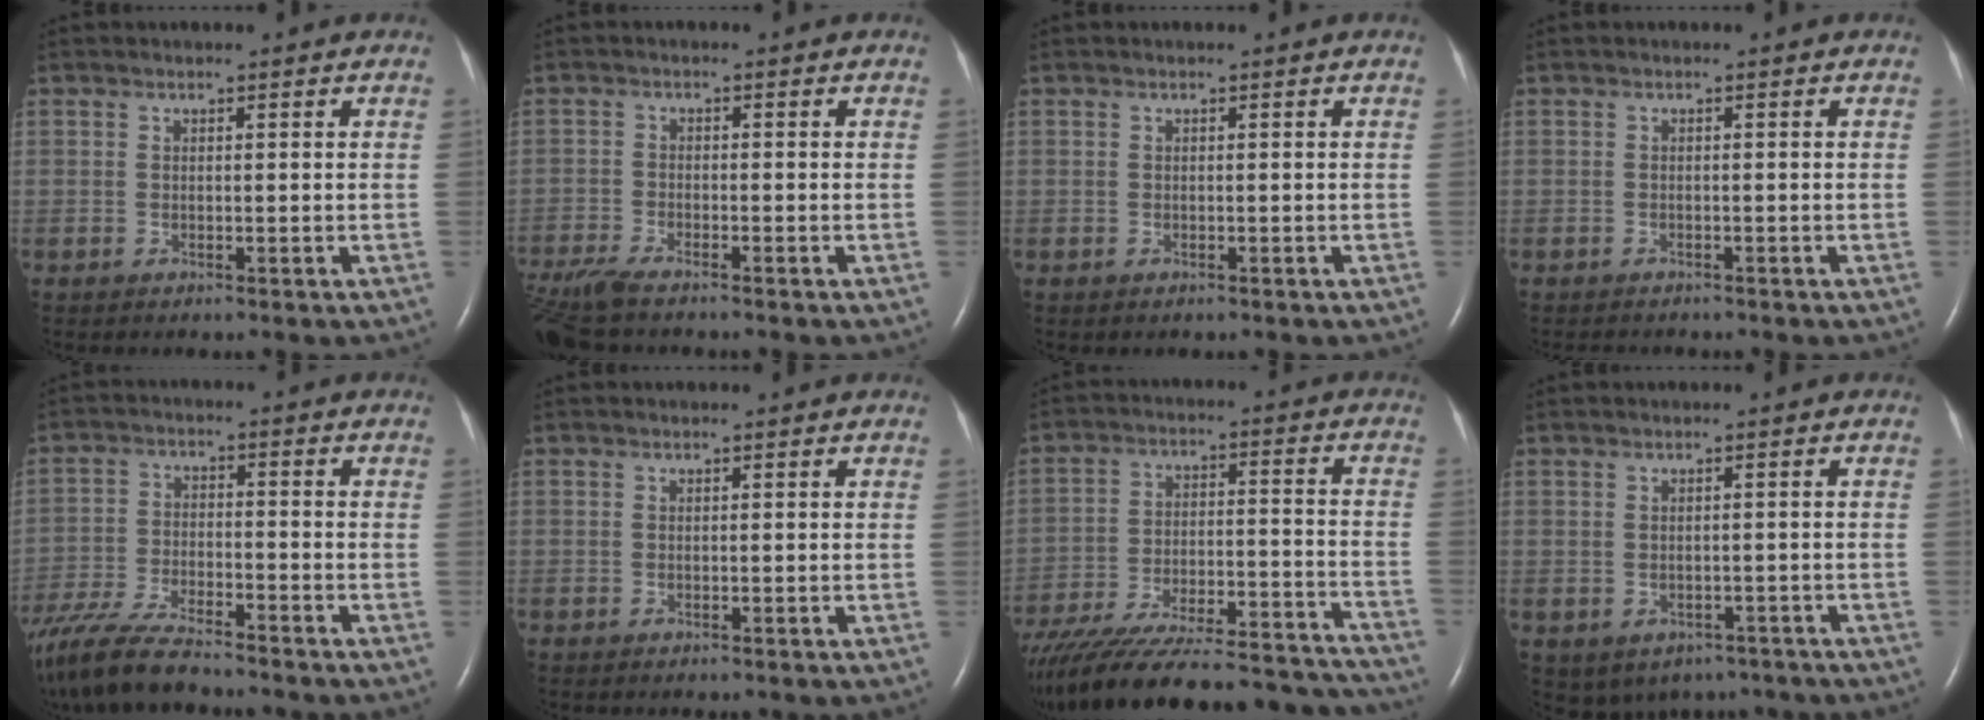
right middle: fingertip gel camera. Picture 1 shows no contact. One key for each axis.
{"total": 7.3, "fx": -6.1, "fy": 1.0, "fz": 3.8, "tx": -0.082, "ty": -0.021, "tz": -0.115}
{"total": 0.0}
{"total": 2.7, "fx": -2.4, "fy": 0.9, "fz": 0.9, "tx": -0.017, "ty": -0.006, "tz": -0.028}
{"total": 13.0, "fx": -11.0, "fy": 1.9, "fz": 6.7, "tx": -0.130, "ty": -0.032, "tz": -0.194}
{"total": 0.0}
{"total": 33.6, "fx": -30.3, "fy": 5.3, "fz": 13.5, "tx": -0.195, "ty": -0.041, "tz": -0.422}
{"total": 10.5, "fx": -7.1, "fy": 7.2, "fz": 2.8, "tx": -0.052, "ty": 0.009, "tz": -0.070}